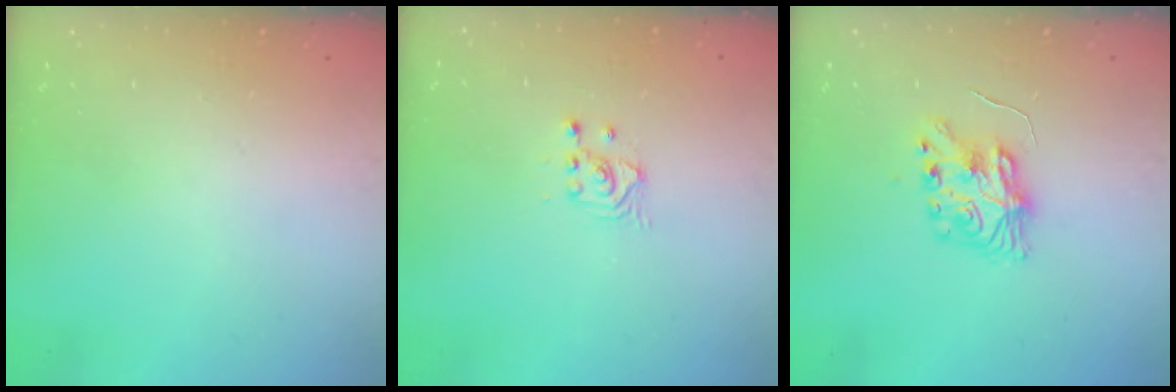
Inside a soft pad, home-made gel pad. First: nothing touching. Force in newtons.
{"total": 2.7, "press": 2.7, "slide": 0.2}
{"total": 8.1, "press": 8.1, "slide": 0.2}